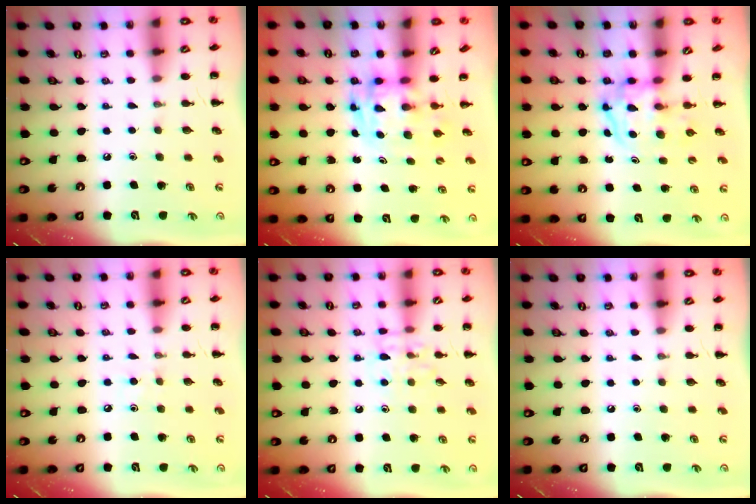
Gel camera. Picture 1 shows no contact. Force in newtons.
{"total": 3.3, "press": 3.3, "slide": 0.6}
{"total": 3.8, "press": 3.7, "slide": 0.5}
{"total": 2.5, "press": 2.3, "slide": 0.9}
{"total": 9.1, "press": 9.1, "slide": 0.7}
{"total": 0.0}